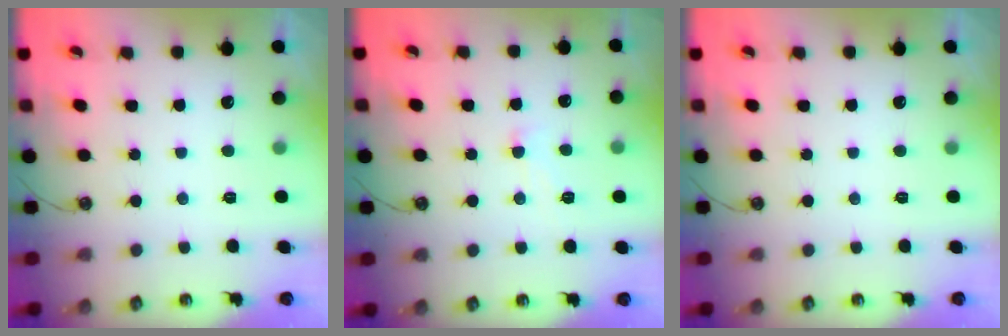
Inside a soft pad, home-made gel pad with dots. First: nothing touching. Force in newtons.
{"total": 2.8, "press": 2.8, "slide": 0.5}
{"total": 0.0}